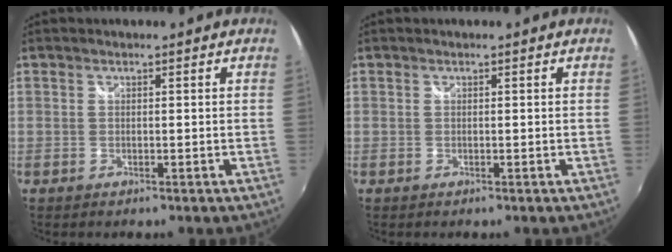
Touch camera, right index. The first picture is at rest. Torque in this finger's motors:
{"motor_torque": [0.01, 0.01, 0.00, 0.00]}